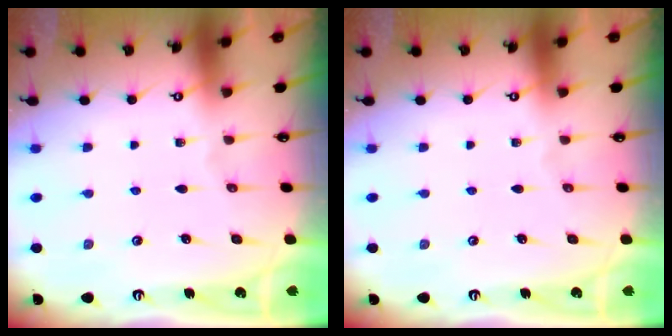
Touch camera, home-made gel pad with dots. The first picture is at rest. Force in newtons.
{"total": 0.0}